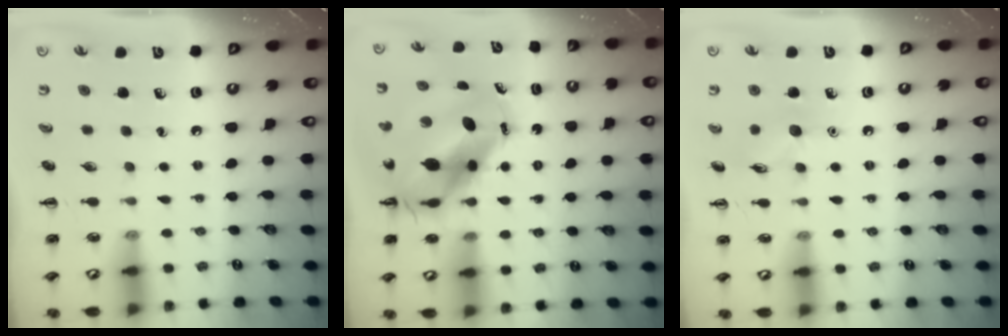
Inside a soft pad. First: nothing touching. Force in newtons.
{"total": 11.2, "press": 10.8, "slide": 3.0}
{"total": 7.0, "press": 6.9, "slide": 1.3}